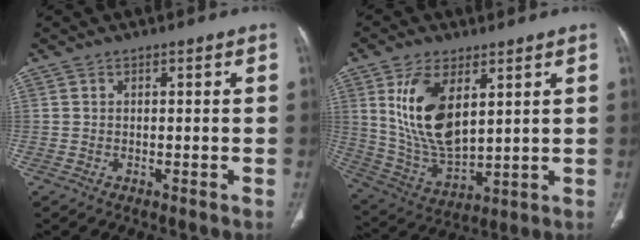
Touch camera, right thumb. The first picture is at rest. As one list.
[{"total": 15.2, "force": [5.1, 7.7, 12.1], "torque": [-0.224, -0.026, 0.113]}]